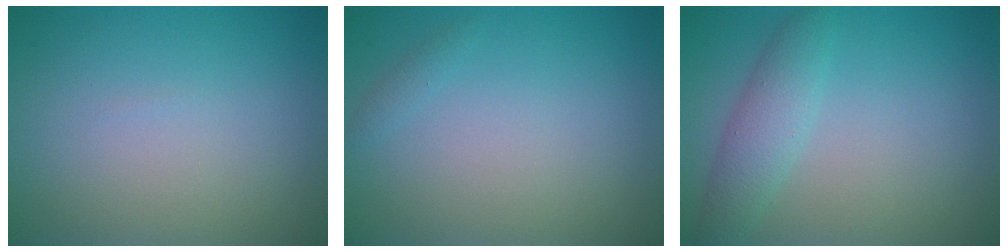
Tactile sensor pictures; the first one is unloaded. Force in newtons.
{"total": 0.6, "press": 0.6, "slide": 0.0}
{"total": 2.9, "press": 2.9, "slide": 0.2}